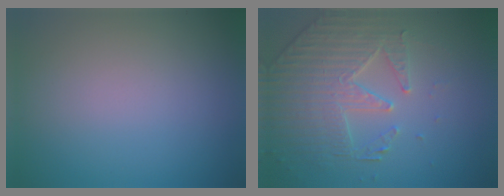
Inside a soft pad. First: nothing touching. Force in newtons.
{"total": 4.4, "press": 3.8, "slide": 2.2}